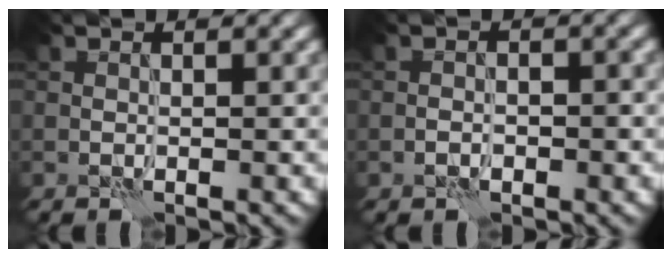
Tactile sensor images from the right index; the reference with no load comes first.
{"total": 1.4, "force": [-0.8, 0.7, 0.9], "torque": [-0.012, 0.006, -0.016]}